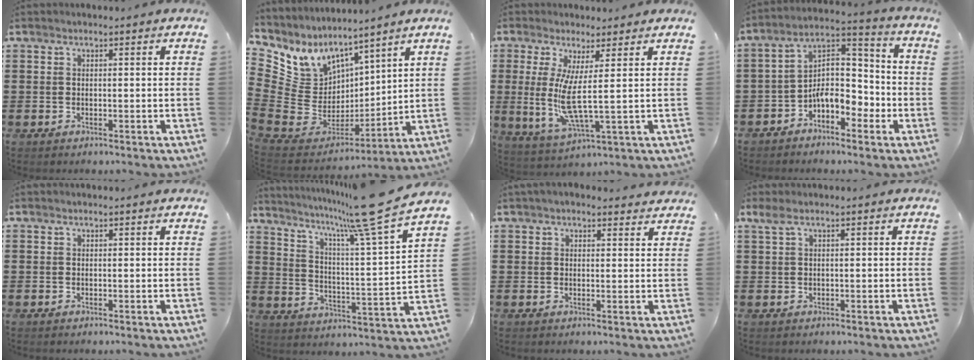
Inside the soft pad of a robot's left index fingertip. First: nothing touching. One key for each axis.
{"total": 8.2, "fx": 4.6, "fy": 6.7, "fz": 1.1, "tx": -0.084, "ty": -0.052, "tz": 0.092}
{"total": 8.0, "fx": 2.0, "fy": 0.4, "fz": 7.7, "tx": -0.162, "ty": -0.035, "tz": 0.033}
{"total": 8.3, "fx": -3.0, "fy": 5.2, "fz": 5.7, "tx": -0.111, "ty": 0.000, "tz": -0.063}
{"total": 0.0}
{"total": 12.1, "fx": 9.7, "fy": -0.4, "fz": 7.2, "tx": -0.136, "ty": -0.069, "tz": 0.147}
{"total": 2.0, "fx": 1.9, "fy": 0.5, "fz": 0.5, "tx": -0.015, "ty": 0.001, "tz": 0.036}
{"total": 1.1, "fx": 0.3, "fy": 0.1, "fz": 1.1, "tx": -0.021, "ty": -0.002, "tz": 0.007}